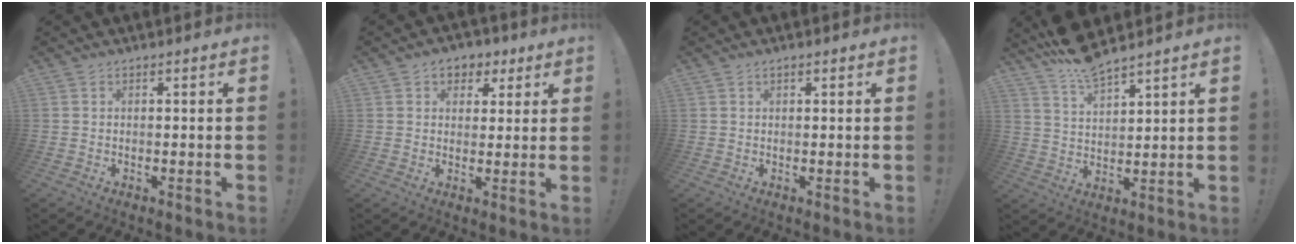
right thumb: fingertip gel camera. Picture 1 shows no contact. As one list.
[{"total": 5.7, "force": [2.1, 4.8, 2.1], "torque": [-0.022, -0.002, 0.039]}, {"total": 0.8, "force": [0.5, 0.4, 0.5], "torque": [-0.010, 0.000, 0.010]}, {"total": 8.6, "force": [7.6, 1.7, 3.7], "torque": [-0.069, -0.047, 0.137]}]